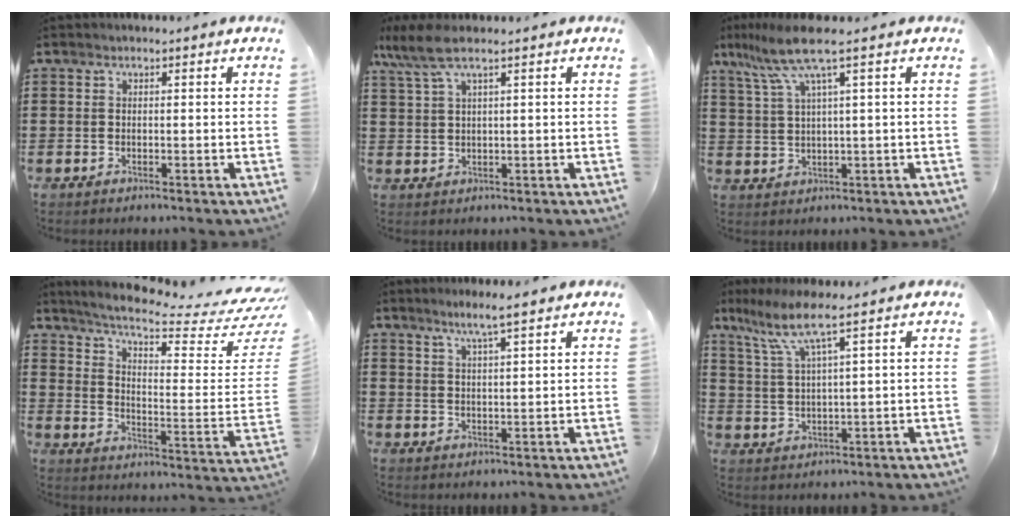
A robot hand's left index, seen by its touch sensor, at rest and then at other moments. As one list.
[{"total": 4.5, "force": [2.4, 0.5, 3.8], "torque": [-0.095, -0.003, 0.037]}, {"total": 7.8, "force": [3.9, 0.2, 6.8], "torque": [-0.156, -0.016, 0.064]}, {"total": 6.7, "force": [5.5, 0.2, 3.9], "torque": [-0.091, -0.053, 0.091]}, {"total": 4.4, "force": [3.3, -0.2, 2.8], "torque": [-0.063, -0.002, 0.058]}, {"total": 6.8, "force": [4.0, 0.2, 5.4], "torque": [-0.127, -0.013, 0.065]}]